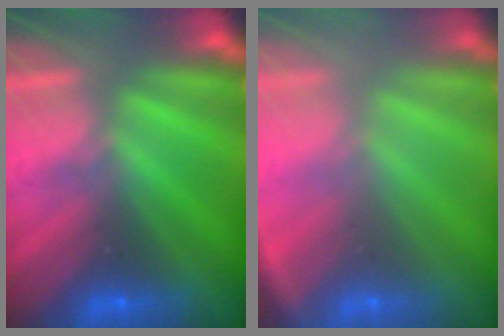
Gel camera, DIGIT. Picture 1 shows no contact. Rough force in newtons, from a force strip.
{"total": 2.5}